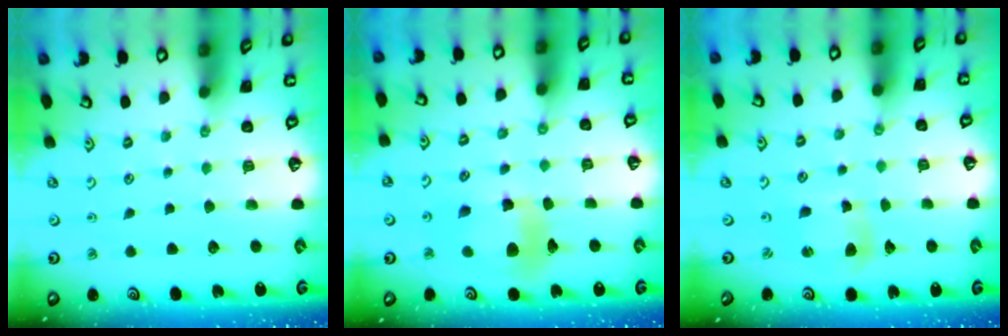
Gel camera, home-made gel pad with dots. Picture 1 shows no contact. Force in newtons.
{"total": 10.2, "press": 10.1, "slide": 1.3}
{"total": 4.1, "press": 4.0, "slide": 0.5}